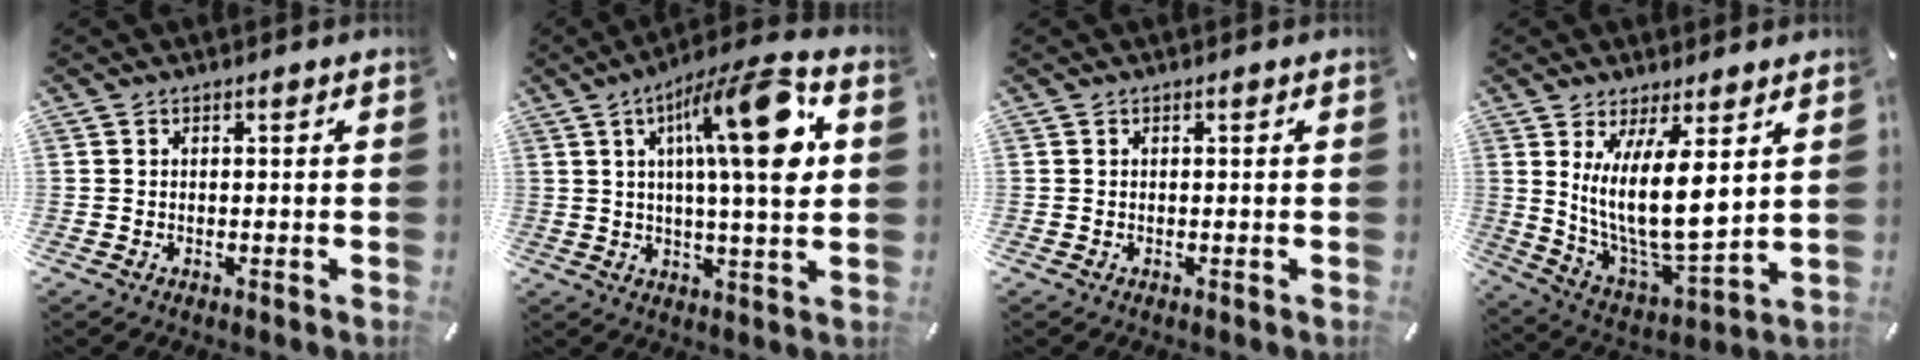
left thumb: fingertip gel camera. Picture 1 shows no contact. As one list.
[{"total": 19.2, "force": [5.4, 4.6, 17.8], "torque": [-0.283, -0.007, 0.068]}, {"total": 0.0}, {"total": 16.6, "force": [5.2, 6.3, 14.5], "torque": [-0.294, -0.042, 0.090]}]